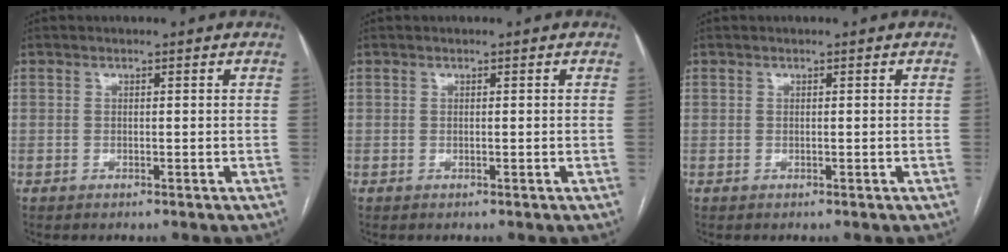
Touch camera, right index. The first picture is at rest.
{"total": 0.0}
{"total": 0.0}